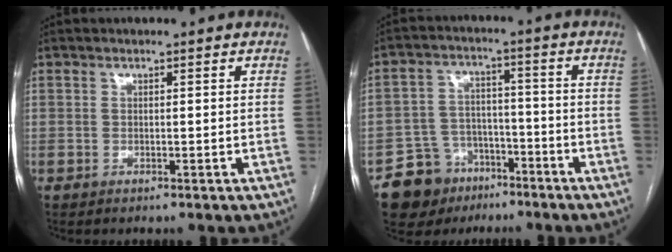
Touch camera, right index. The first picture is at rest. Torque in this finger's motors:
{"motor_torque": [-0.02, -0.06, -0.51, -0.21]}